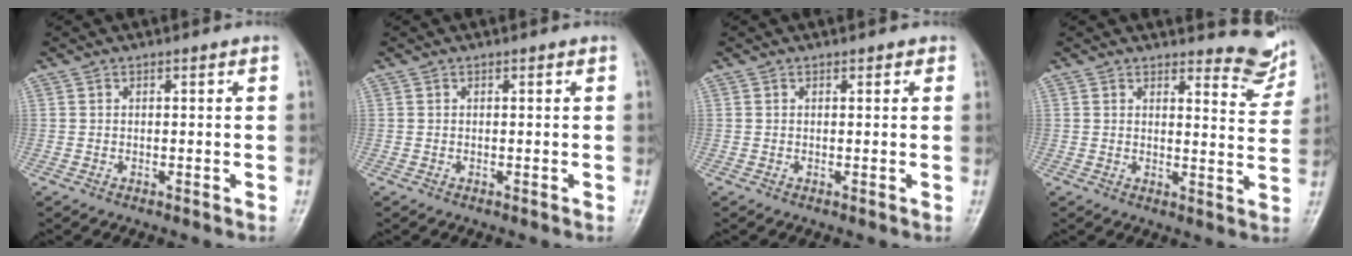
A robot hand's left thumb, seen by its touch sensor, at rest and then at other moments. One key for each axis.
{"total": 0.0}
{"total": 0.9, "fx": 0.6, "fy": 0.6, "fz": 0.5, "tx": 0.001, "ty": -0.002, "tz": 0.002}
{"total": 7.0, "fx": 6.5, "fy": 1.9, "fz": 1.4, "tx": 0.004, "ty": -0.062, "tz": 0.068}